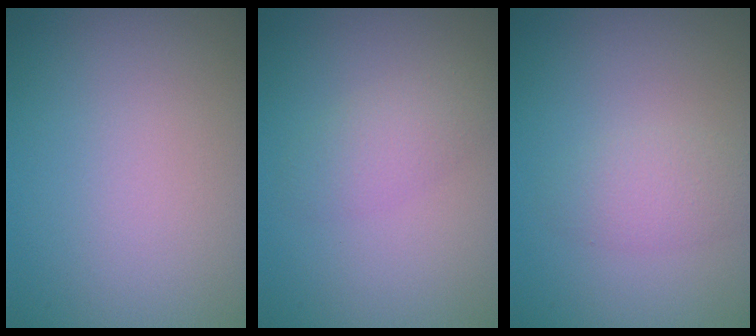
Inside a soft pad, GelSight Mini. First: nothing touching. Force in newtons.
{"total": 2.5, "press": 2.5, "slide": 0.0}
{"total": 2.2, "press": 2.1, "slide": 0.1}